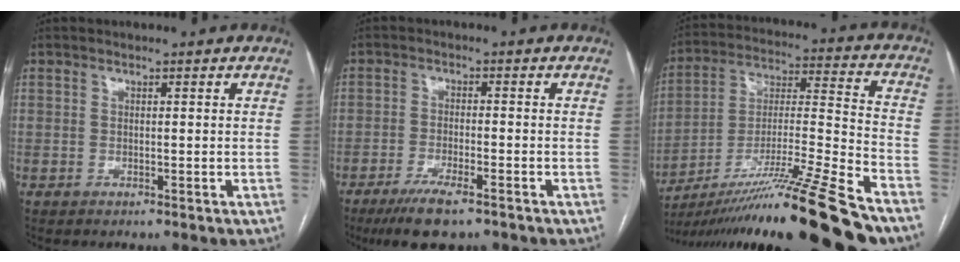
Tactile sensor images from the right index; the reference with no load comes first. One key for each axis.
{"total": 7.6, "fx": -5.4, "fy": 1.4, "fz": 5.2, "tx": -0.094, "ty": -0.017, "tz": -0.088}
{"total": 23.1, "fx": -17.1, "fy": -0.7, "fz": 15.5, "tx": -0.243, "ty": -0.021, "tz": -0.297}